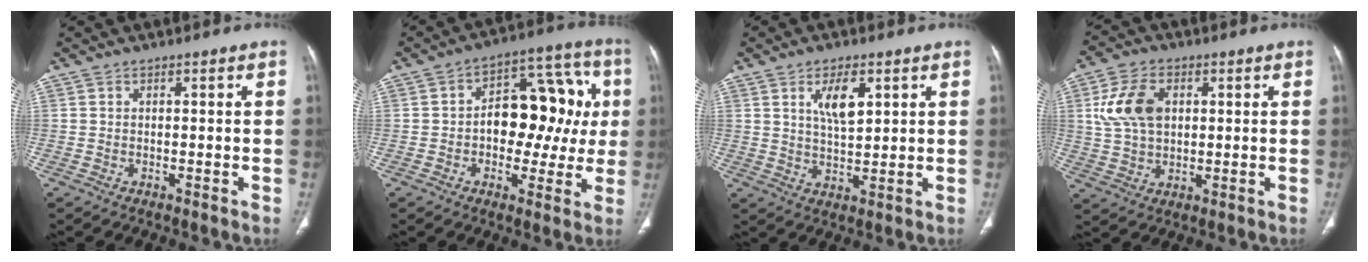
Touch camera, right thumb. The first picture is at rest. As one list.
[{"total": 16.7, "force": [0.7, 10.4, 13.1], "torque": [-0.120, 0.045, 0.008]}, {"total": 6.6, "force": [2.8, 2.8, 5.3], "torque": [-0.086, -0.020, 0.054]}, {"total": 10.1, "force": [2.3, 6.8, 7.1], "torque": [-0.130, -0.001, 0.045]}]